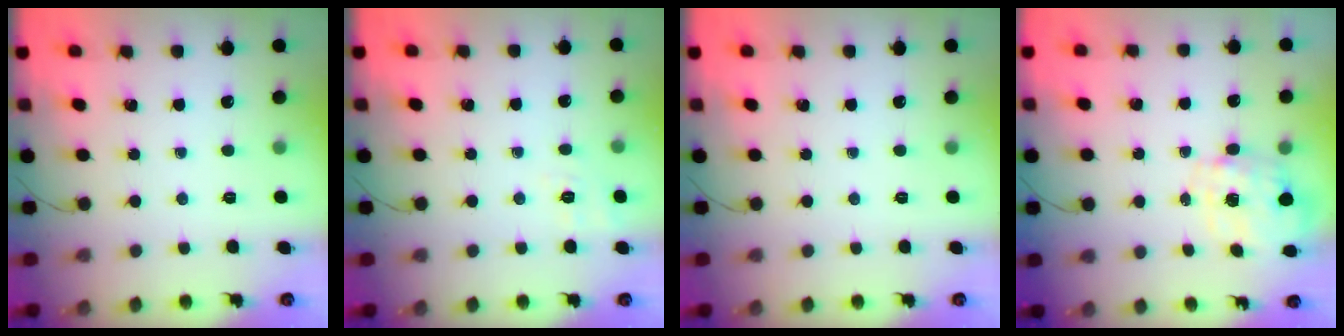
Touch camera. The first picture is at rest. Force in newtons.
{"total": 1.7, "press": 0.0, "slide": 1.7}
{"total": 0.0}
{"total": 2.7, "press": 2.6, "slide": 0.8}